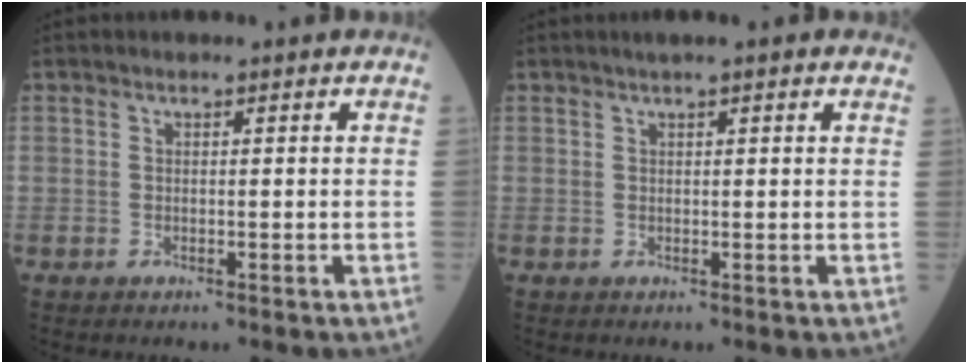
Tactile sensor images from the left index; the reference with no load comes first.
{"total": 3.4, "force": [2.4, 0.3, 2.3], "torque": [-0.031, 0.024, 0.033]}